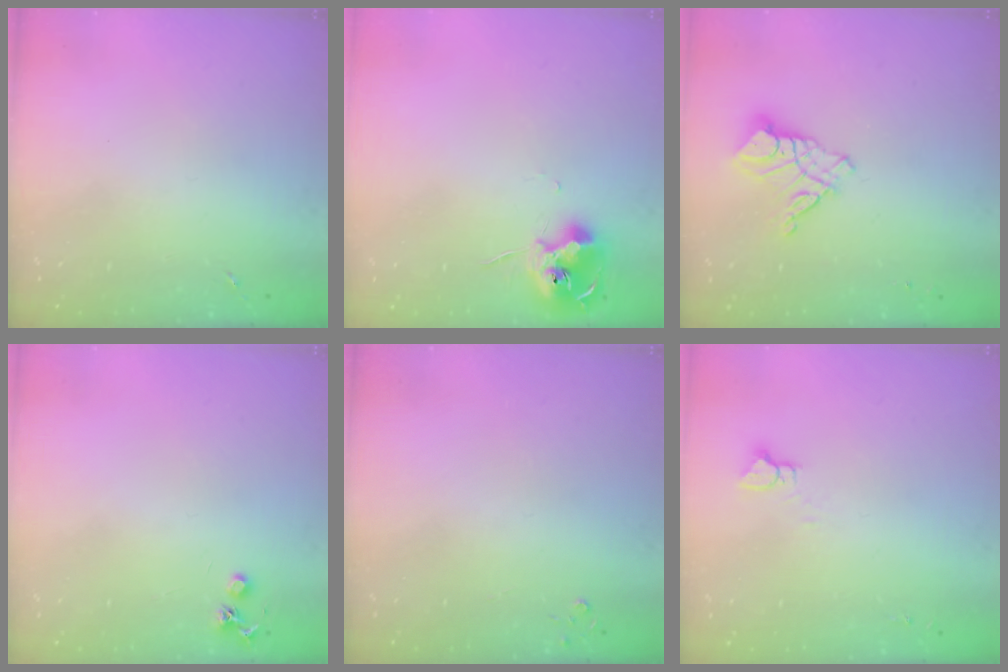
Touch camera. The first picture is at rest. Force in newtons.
{"total": 11.1, "press": 11.0, "slide": 0.6}
{"total": 9.7, "press": 9.7, "slide": 1.1}
{"total": 4.1, "press": 4.1, "slide": 0.5}
{"total": 2.7, "press": 2.7, "slide": 0.3}
{"total": 3.2, "press": 3.2, "slide": 0.2}